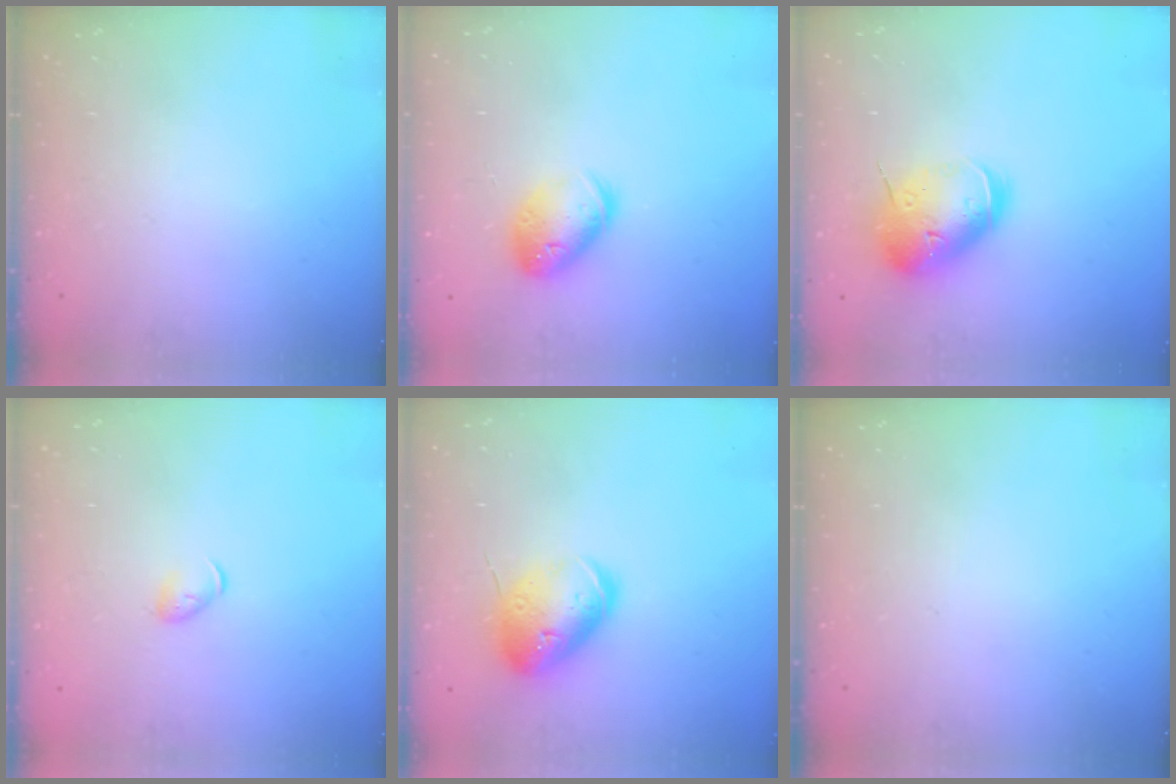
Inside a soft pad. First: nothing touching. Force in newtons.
{"total": 12.7, "press": 12.6, "slide": 1.9}
{"total": 17.4, "press": 17.2, "slide": 2.6}
{"total": 4.5, "press": 4.4, "slide": 1.0}
{"total": 15.5, "press": 15.3, "slide": 2.4}
{"total": 0.0}